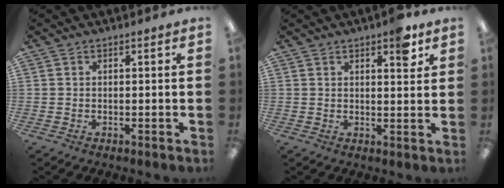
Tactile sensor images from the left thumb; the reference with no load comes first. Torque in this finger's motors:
{"motor_torque": [0.56, 0.18, 0.27, -0.19, 0.01]}